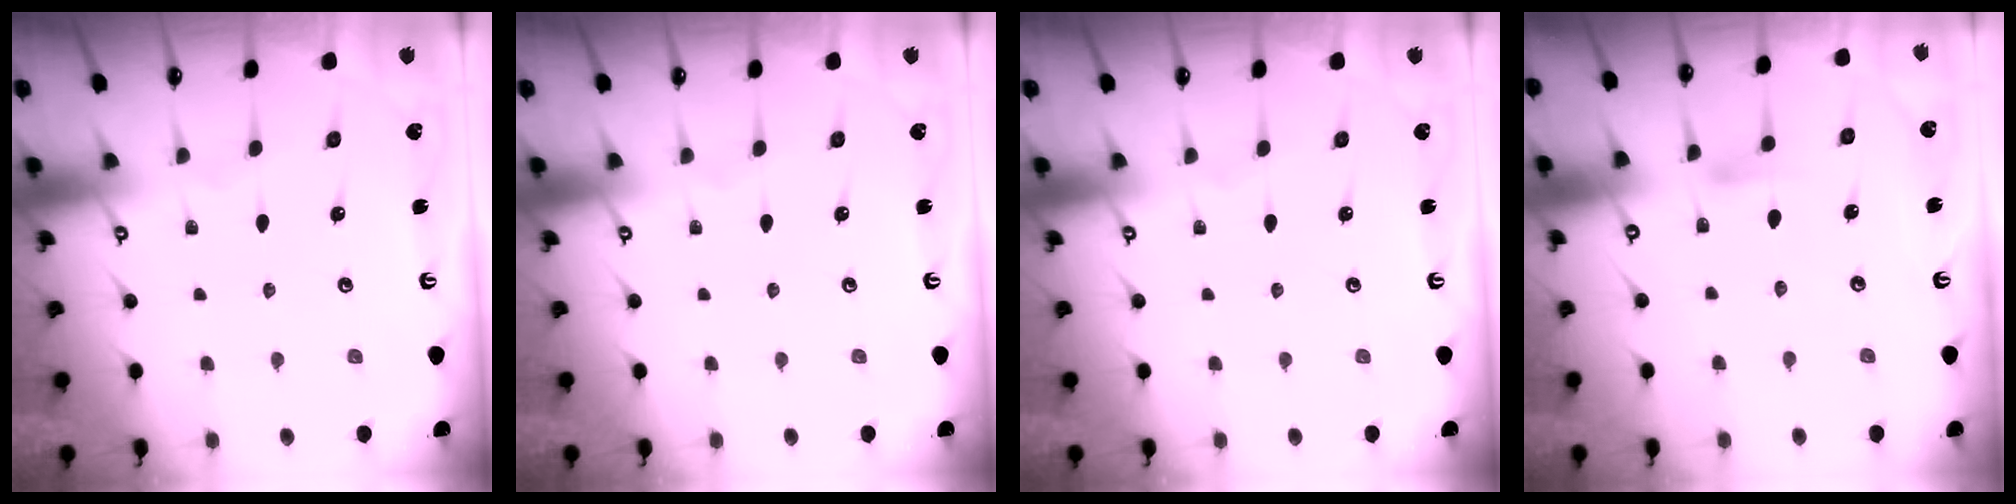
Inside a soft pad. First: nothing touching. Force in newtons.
{"total": 0.0}
{"total": 0.0}
{"total": 4.3, "press": 4.3, "slide": 0.5}